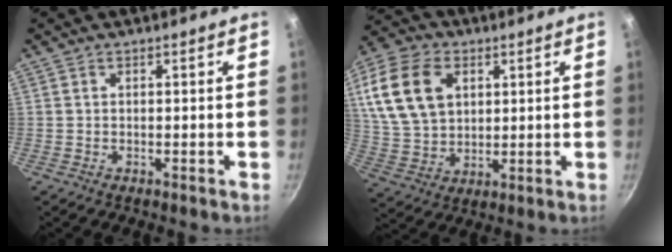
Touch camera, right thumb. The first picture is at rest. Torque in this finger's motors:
{"motor_torque": [-0.75, 1.32, 1.03, 0.12, 0.16]}